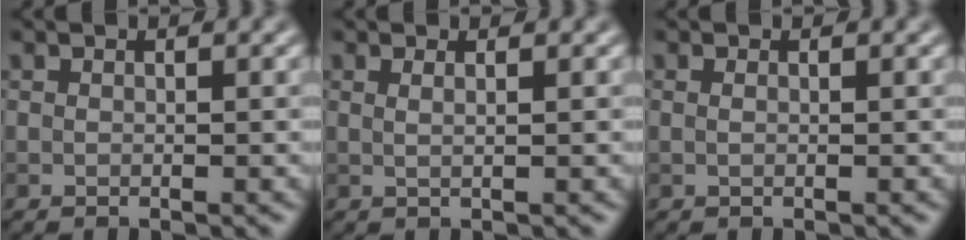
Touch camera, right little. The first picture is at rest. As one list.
[{"total": 1.4, "force": [0.6, 0.6, 1.1], "torque": [-0.006, -0.004, -0.002]}, {"total": 0.5, "force": [0.2, 0.2, 0.5], "torque": [-0.007, -0.006, 0.002]}]